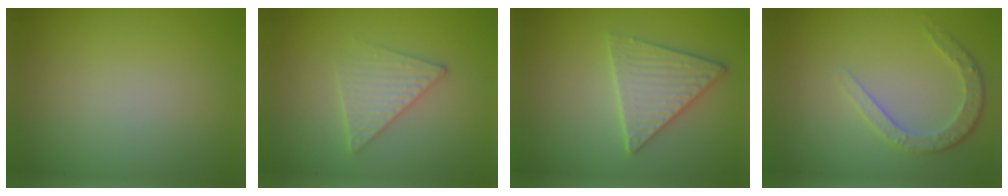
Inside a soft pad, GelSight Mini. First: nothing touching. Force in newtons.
{"total": 3.0, "press": 3.0, "slide": 0.3}
{"total": 3.4, "press": 3.4, "slide": 0.2}
{"total": 2.6, "press": 2.5, "slide": 0.8}